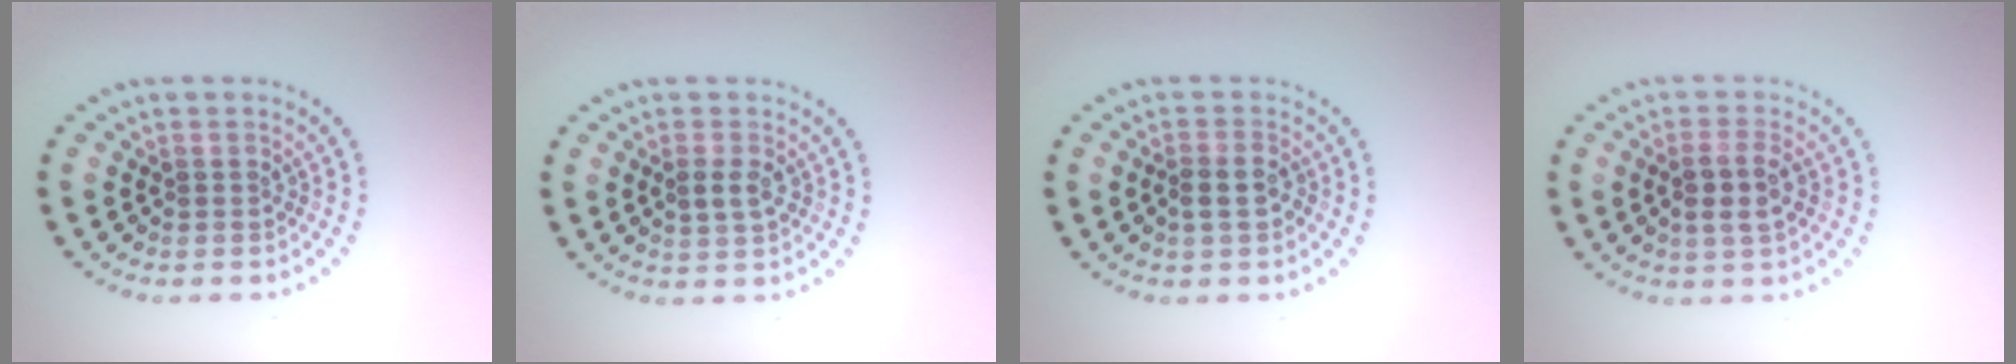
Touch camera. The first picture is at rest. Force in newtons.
{"total": 1.9, "press": 1.9, "slide": 0.1}
{"total": 2.4, "press": 2.3, "slide": 0.8}
{"total": 2.6, "press": 2.4, "slide": 1.0}